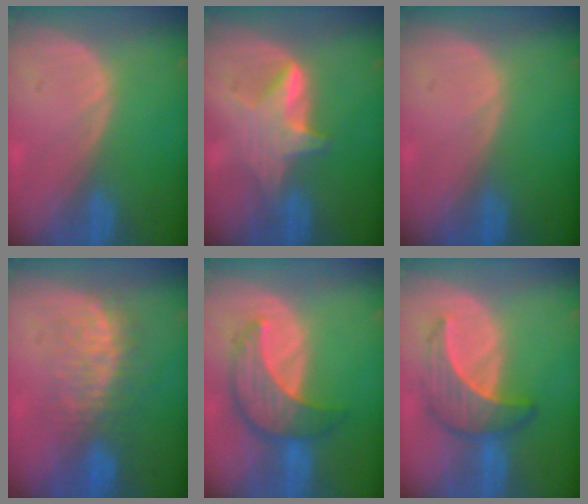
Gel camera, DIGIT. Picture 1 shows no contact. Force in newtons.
{"total": 6.1, "press": 5.7, "slide": 2.1}
{"total": 0.0}
{"total": 7.6, "press": 7.3, "slide": 1.9}
{"total": 7.8, "press": 7.5, "slide": 2.2}
{"total": 6.5, "press": 6.4, "slide": 1.0}